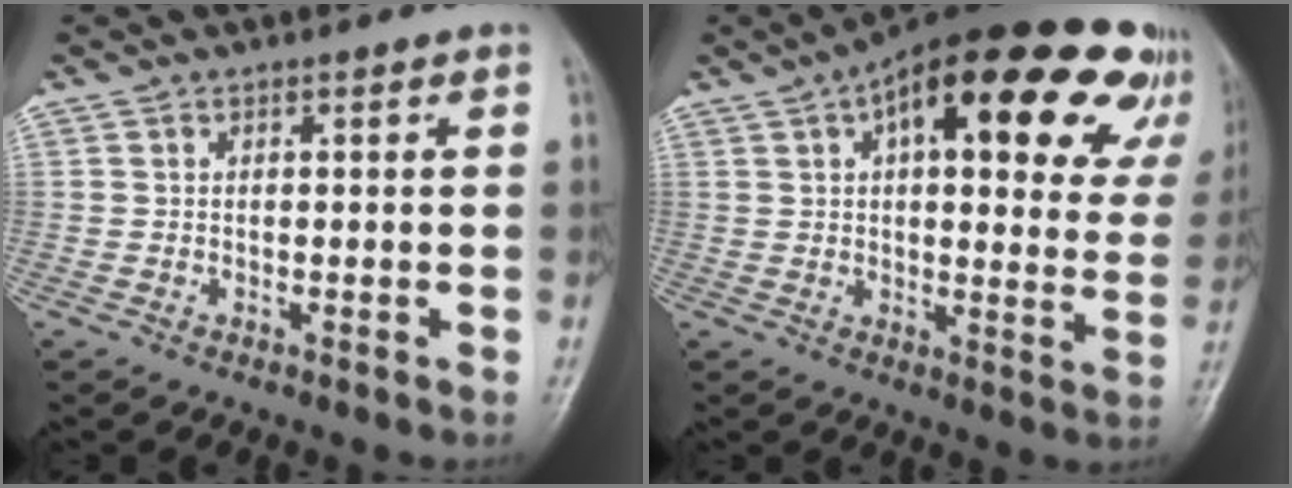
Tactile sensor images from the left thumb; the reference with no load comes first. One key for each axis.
{"total": 28.4, "fx": 14.2, "fy": 11.2, "fz": 21.9, "tx": -0.275, "ty": 0.011, "tz": 0.185}